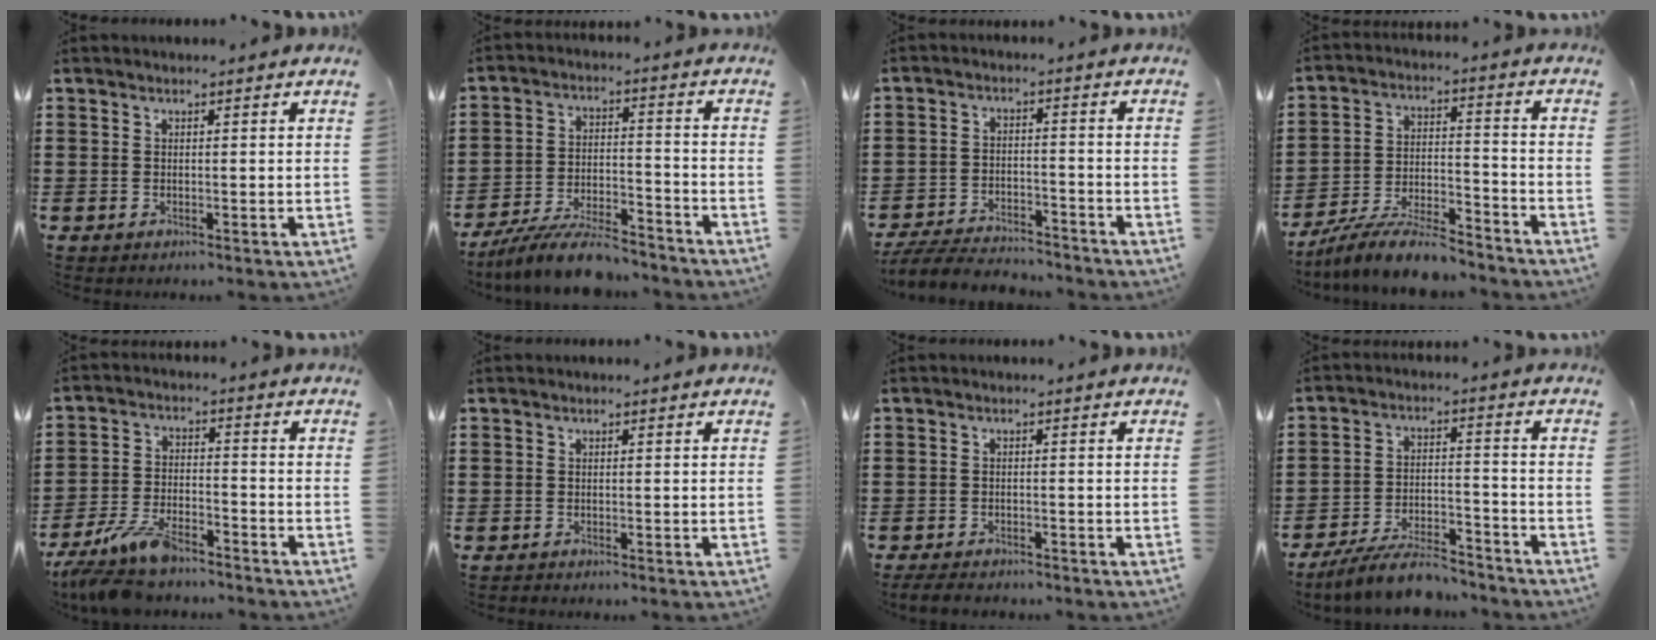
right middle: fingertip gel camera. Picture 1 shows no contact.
{"total": 8.8, "force": [-8.0, 1.2, 3.5], "torque": [-0.061, 0.015, -0.150]}
{"total": 5.9, "force": [-5.7, 0.9, 1.1], "torque": [-0.025, 0.008, -0.112]}
{"total": 9.0, "force": [-8.2, 0.9, 3.6], "torque": [-0.069, 0.012, -0.158]}
{"total": 8.3, "force": [-6.9, 2.2, 4.0], "torque": [-0.091, 0.003, -0.134]}
{"total": 0.5, "force": [-0.5, 0.1, -0.1], "torque": [0.002, 0.001, -0.011]}
{"total": 2.1, "force": [-2.1, 0.4, 0.3], "torque": [-0.010, -0.001, -0.043]}
{"total": 8.5, "force": [-7.6, 1.6, 3.5], "torque": [-0.061, 0.016, -0.142]}